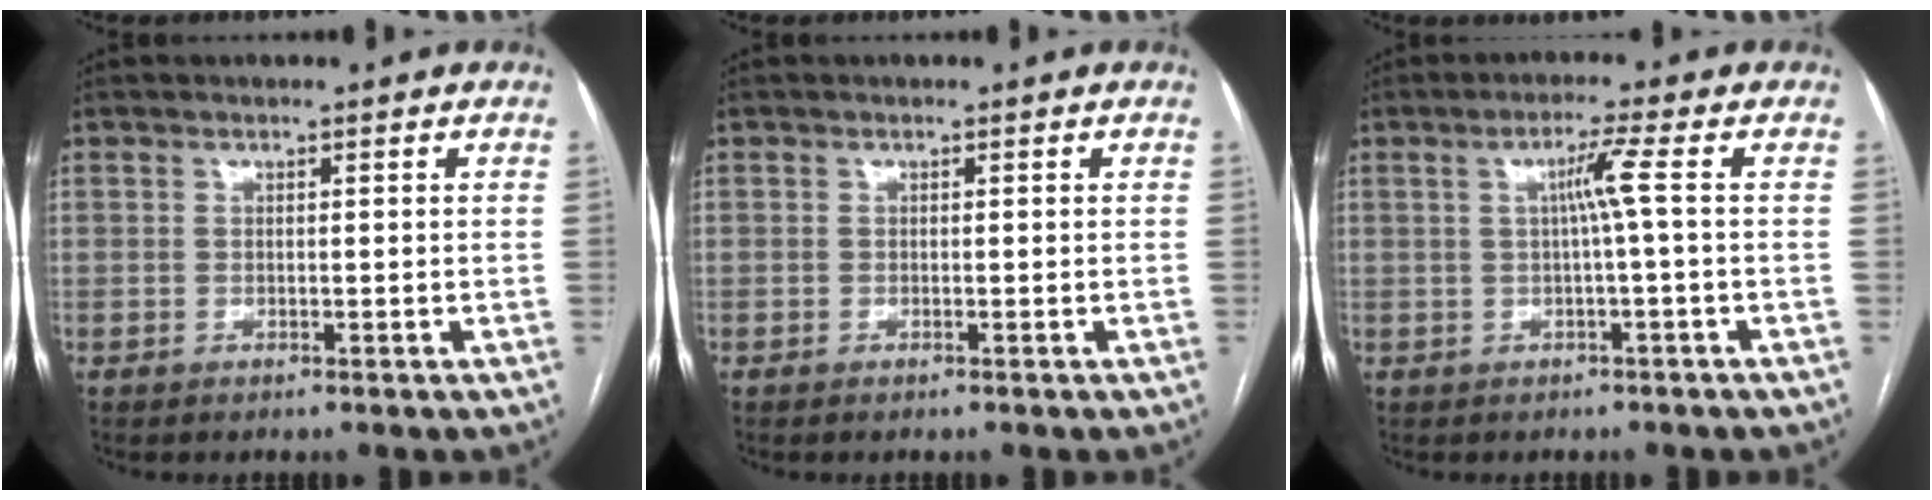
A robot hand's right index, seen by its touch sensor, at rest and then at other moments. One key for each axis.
{"total": 0.0}
{"total": 3.5, "fx": 0.2, "fy": -1.2, "fz": 3.3, "tx": -0.061, "ty": 0.006, "tz": 0.006}